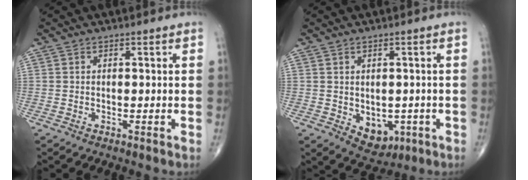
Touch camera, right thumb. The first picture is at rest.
{"total": 6.2, "force": [-1.4, 4.6, 4.0], "torque": [-0.027, 0.000, -0.002]}